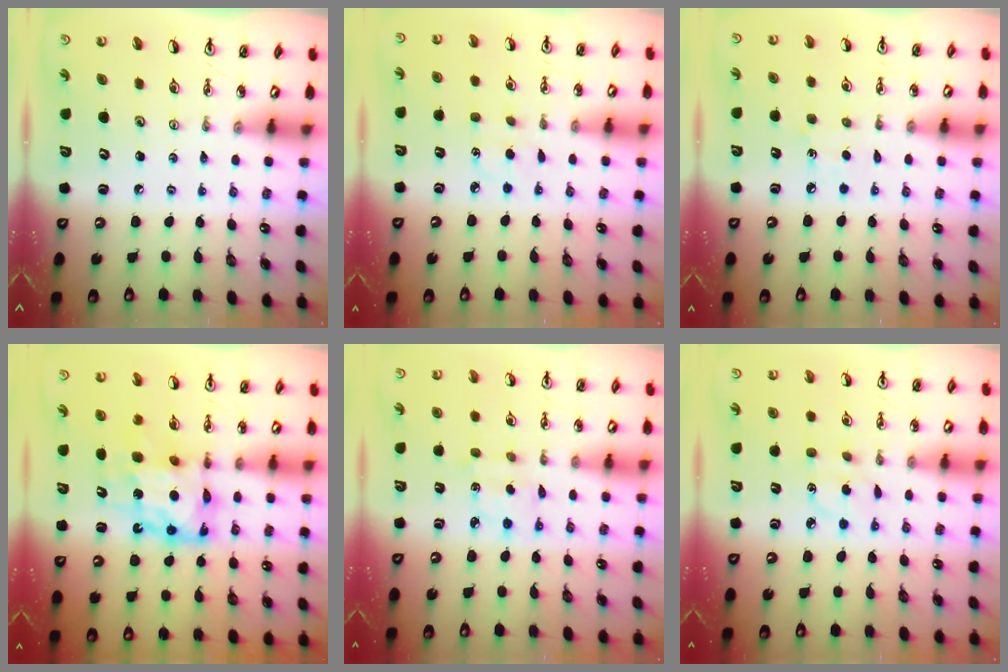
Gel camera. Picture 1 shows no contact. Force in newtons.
{"total": 2.9, "press": 2.8, "slide": 0.5}
{"total": 4.8, "press": 4.8, "slide": 0.5}
{"total": 10.8, "press": 10.7, "slide": 0.9}
{"total": 1.9, "press": 1.9, "slide": 0.3}
{"total": 3.6, "press": 3.5, "slide": 0.7}